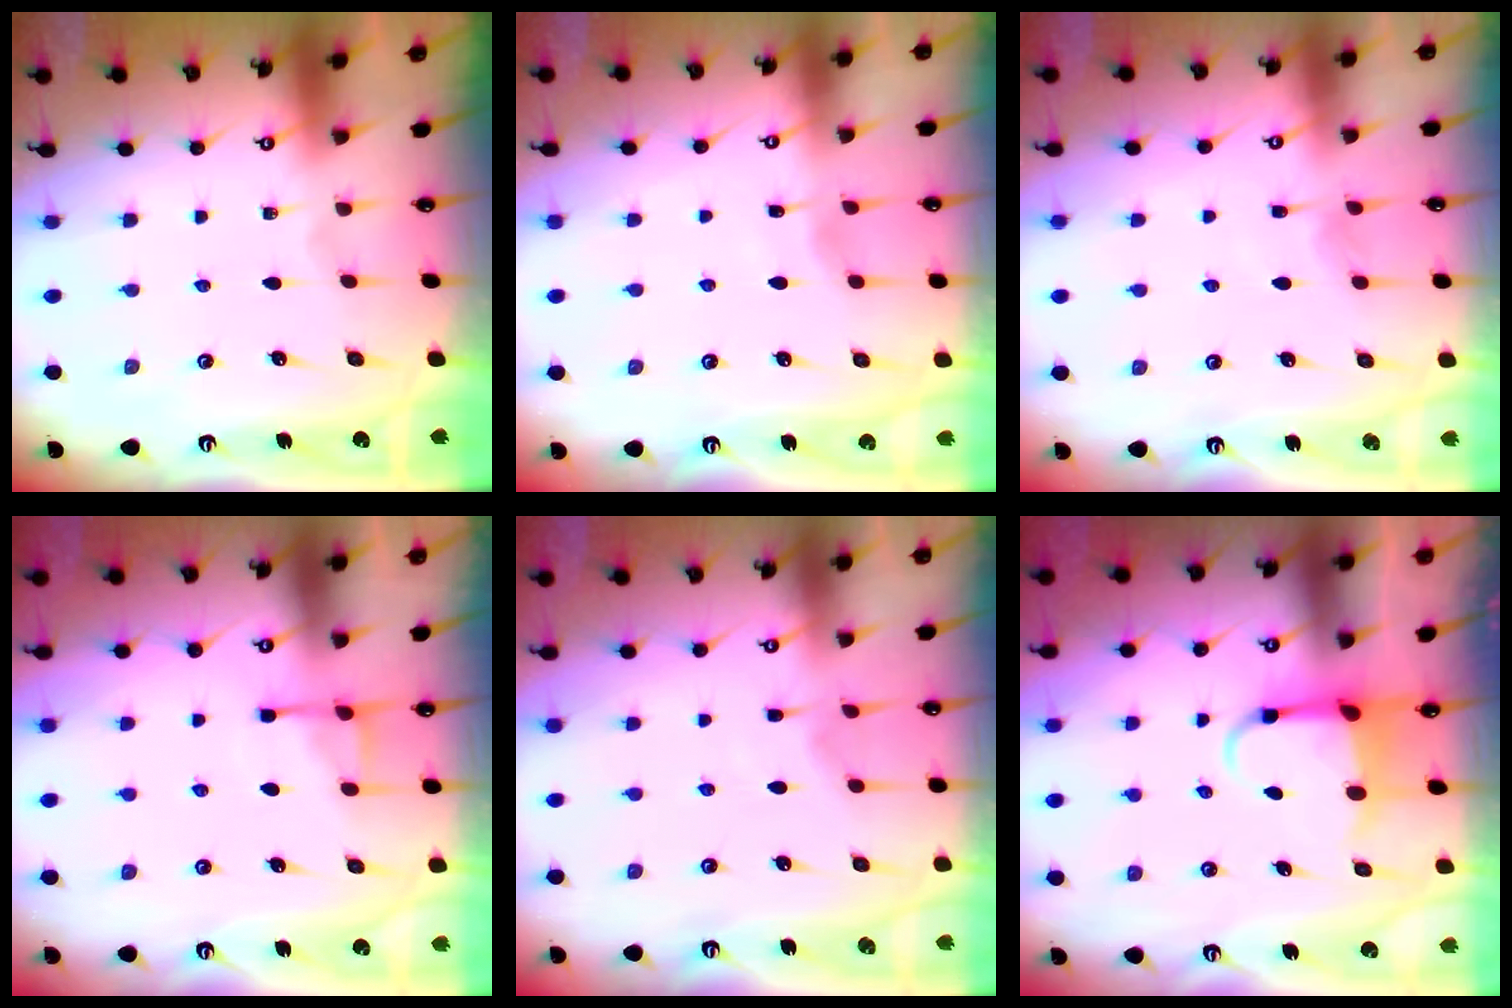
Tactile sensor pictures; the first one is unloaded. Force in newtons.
{"total": 2.2, "press": 2.2, "slide": 0.2}
{"total": 4.7, "press": 4.6, "slide": 0.6}
{"total": 6.4, "press": 6.4, "slide": 0.6}
{"total": 3.3, "press": 3.2, "slide": 0.4}
{"total": 3.9, "press": 3.8, "slide": 1.1}